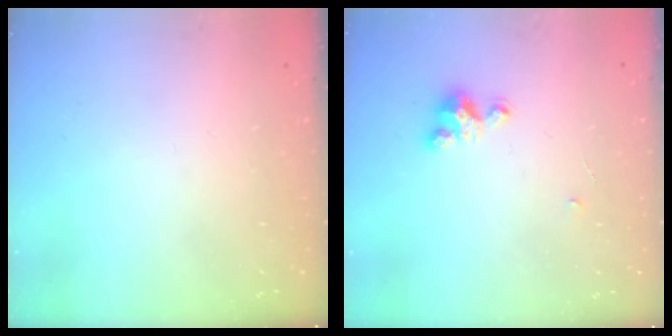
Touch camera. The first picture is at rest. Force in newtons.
{"total": 3.5, "press": 3.5, "slide": 0.3}